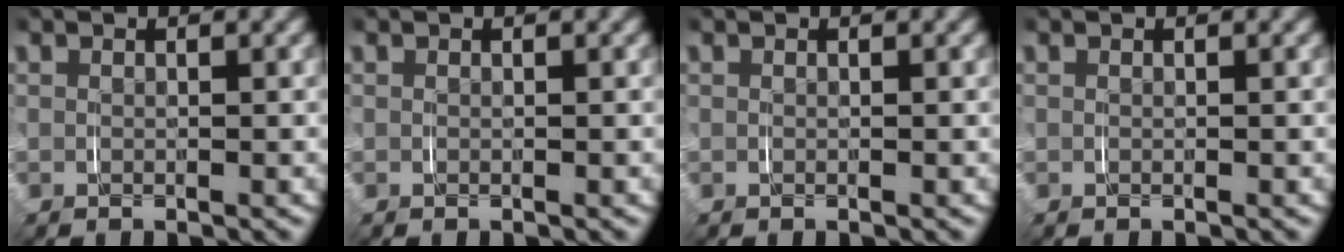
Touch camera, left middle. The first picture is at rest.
{"total": 0.0}
{"total": 0.0}
{"total": 0.0}